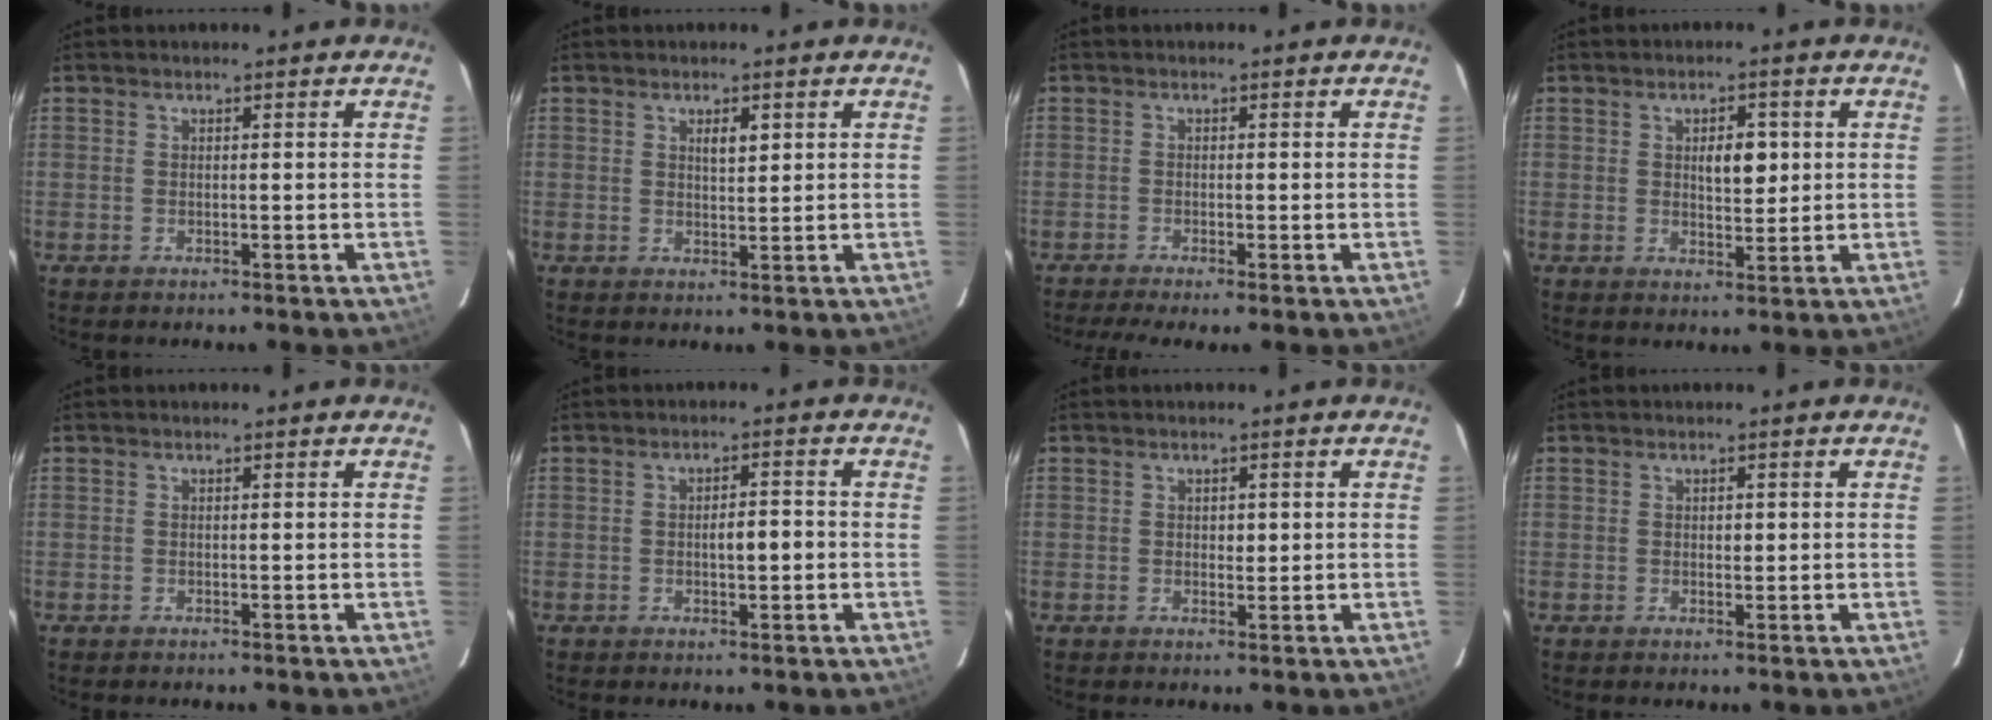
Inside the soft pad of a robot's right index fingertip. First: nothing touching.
{"total": 2.4, "force": [1.1, 0.9, 2.0], "torque": [-0.035, 0.001, 0.020]}
{"total": 4.4, "force": [-3.1, 0.5, 3.1], "torque": [-0.055, -0.012, -0.053]}
{"total": 4.5, "force": [1.0, 2.0, 3.9], "torque": [-0.059, 0.001, 0.019]}
{"total": 0.0}
{"total": 3.1, "force": [-0.4, 0.9, 2.9], "torque": [-0.047, 0.003, -0.005]}
{"total": 1.4, "force": [0.3, 0.9, 1.0], "torque": [-0.011, -0.001, 0.005]}
{"total": 1.0, "force": [0.2, 0.6, 0.7], "torque": [-0.009, 0.001, 0.003]}